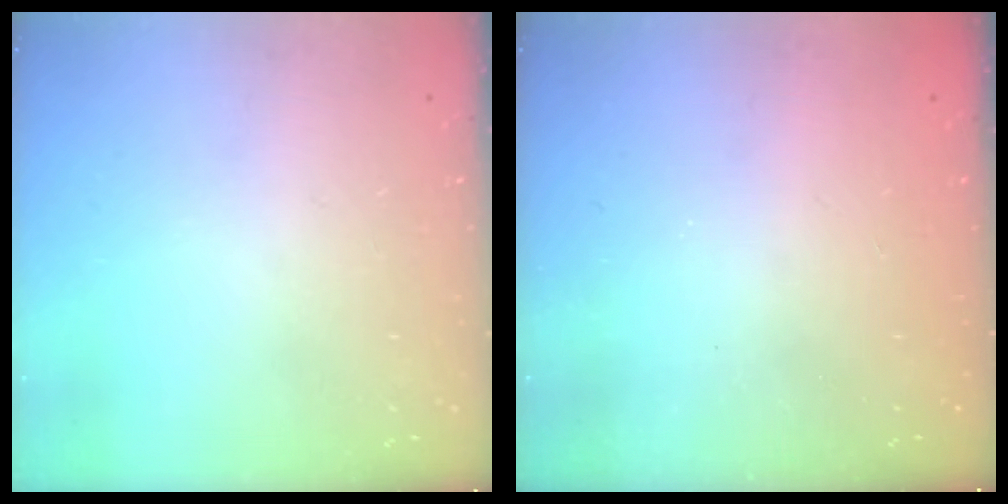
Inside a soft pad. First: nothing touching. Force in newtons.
{"total": 2.4, "press": 2.3, "slide": 0.8}